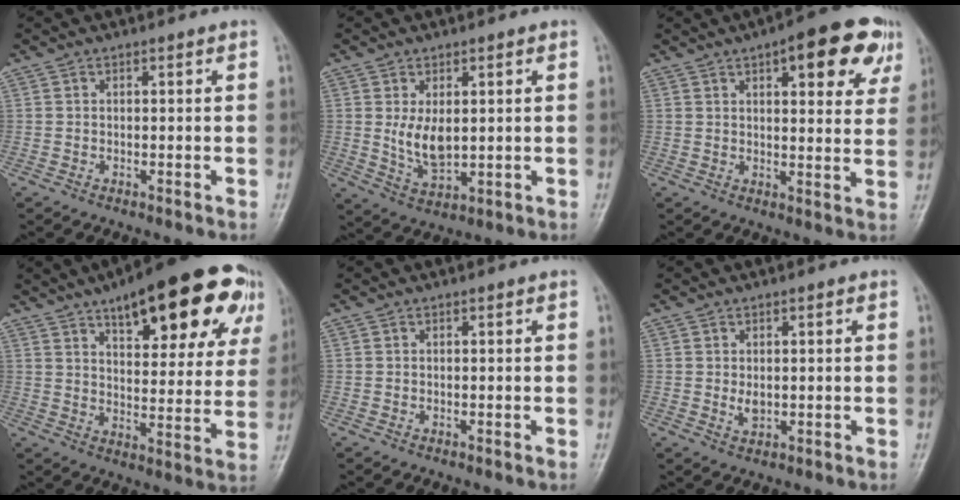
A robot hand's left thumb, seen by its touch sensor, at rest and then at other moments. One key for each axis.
{"total": 6.5, "fx": 0.9, "fy": 3.7, "fz": 5.2, "tx": -0.084, "ty": -0.016, "tz": 0.027}
{"total": 10.2, "fx": 4.9, "fy": 3.9, "fz": 8.1, "tx": -0.064, "ty": -0.010, "tz": 0.052}
{"total": 23.7, "fx": 12.9, "fy": 8.7, "fz": 17.8, "tx": -0.206, "ty": -0.015, "tz": 0.180}
{"total": 0.0}
{"total": 2.6, "fx": 0.2, "fy": 1.6, "fz": 2.0, "tx": -0.028, "ty": -0.006, "tz": 0.006}